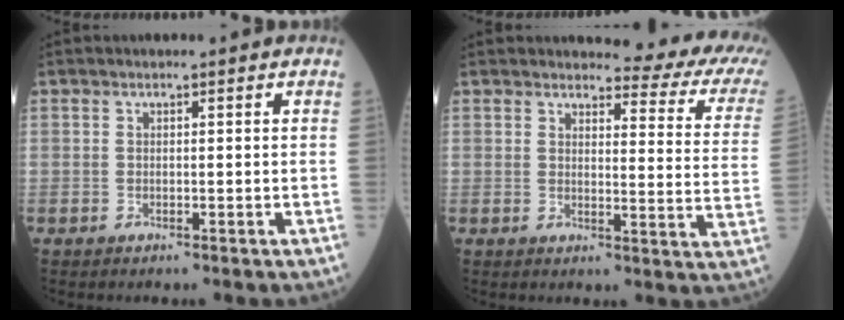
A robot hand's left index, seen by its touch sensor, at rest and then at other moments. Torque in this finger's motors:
{"motor_torque": [0.50, -0.57, 0.09, 0.02]}